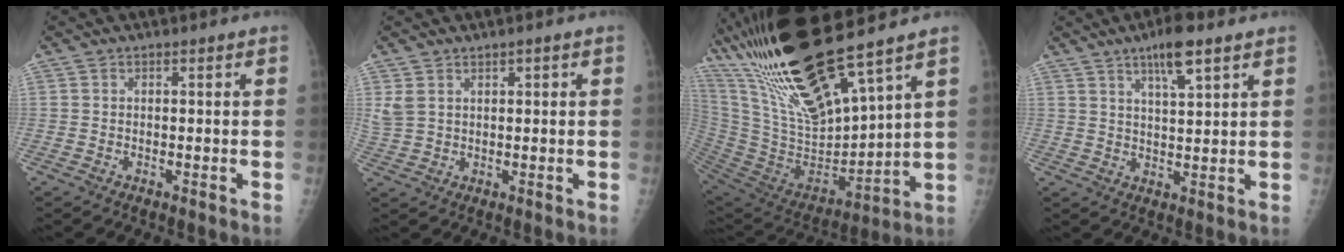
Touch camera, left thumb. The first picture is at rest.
{"total": 3.3, "force": [1.5, 2.5, 1.5], "torque": [-0.028, -0.001, 0.039]}
{"total": 28.5, "force": [19.2, 6.9, 20.0], "torque": [-0.382, -0.062, 0.365]}
{"total": 7.4, "force": [4.5, 1.7, 5.6], "torque": [-0.087, -0.020, 0.075]}